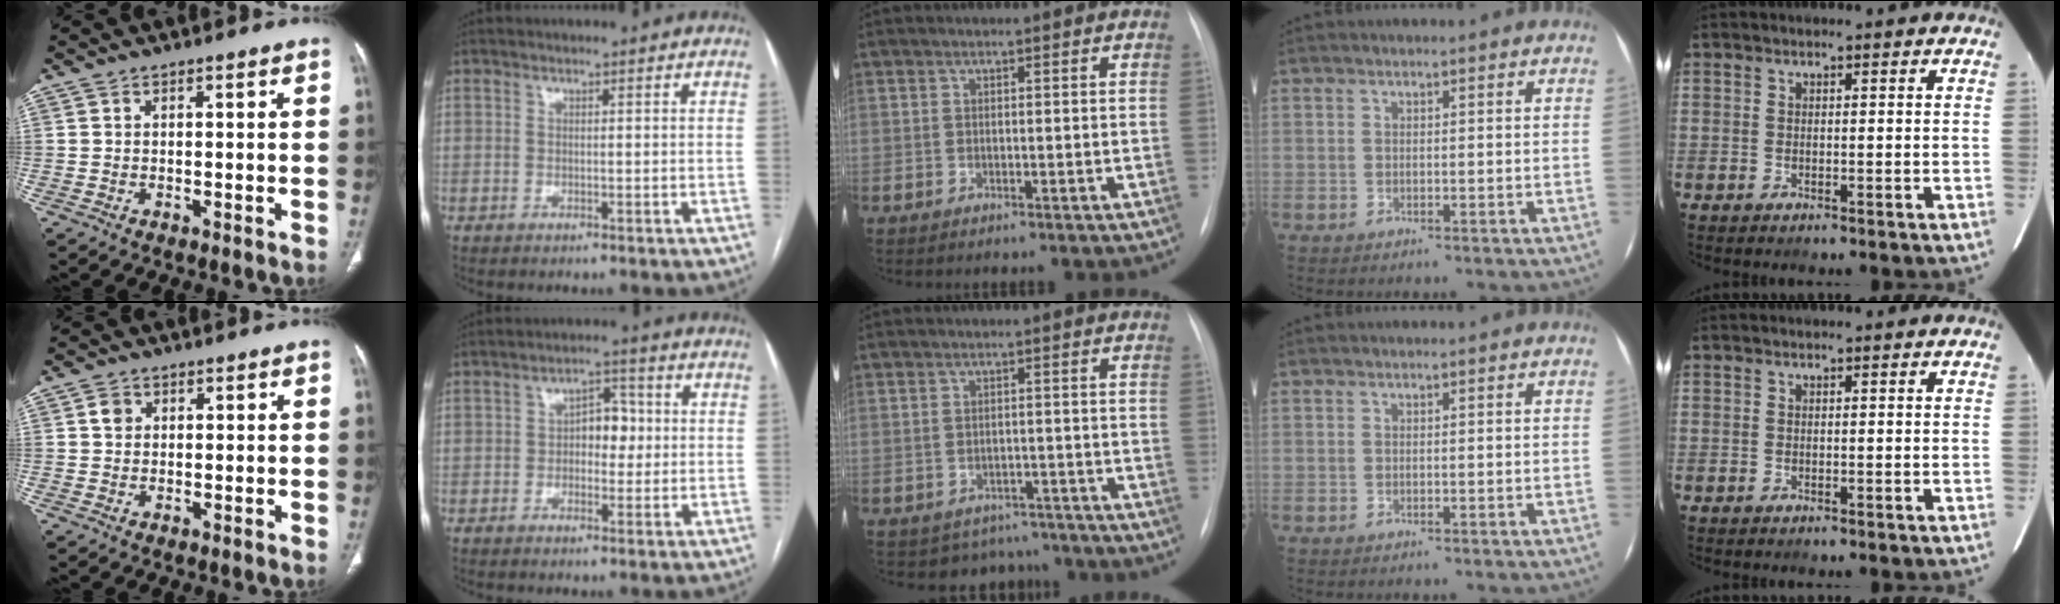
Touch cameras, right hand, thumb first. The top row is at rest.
{"thumb": {"total": 1.8, "force": [0.5, 1.6, 0.8], "torque": [-0.008, 0.001, 0.006]}, "index": {"total": 4.8, "force": [0.1, 2.9, 3.8], "torque": [-0.054, 0.016, 0.000]}, "middle": {"total": 6.3, "force": [-5.4, 3.3, -0.4], "torque": [0.016, 0.024, -0.064]}}